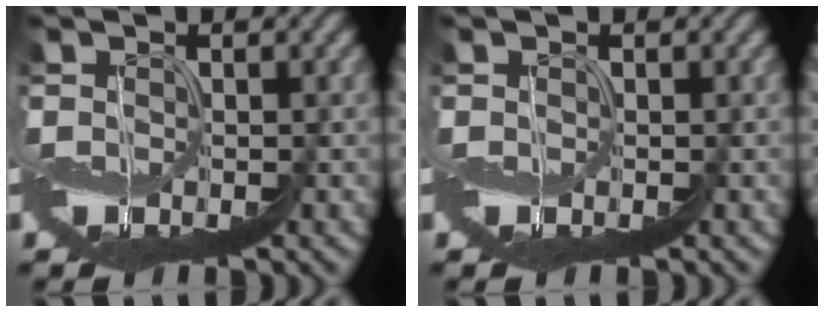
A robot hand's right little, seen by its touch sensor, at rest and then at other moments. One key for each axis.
{"total": 0.0}